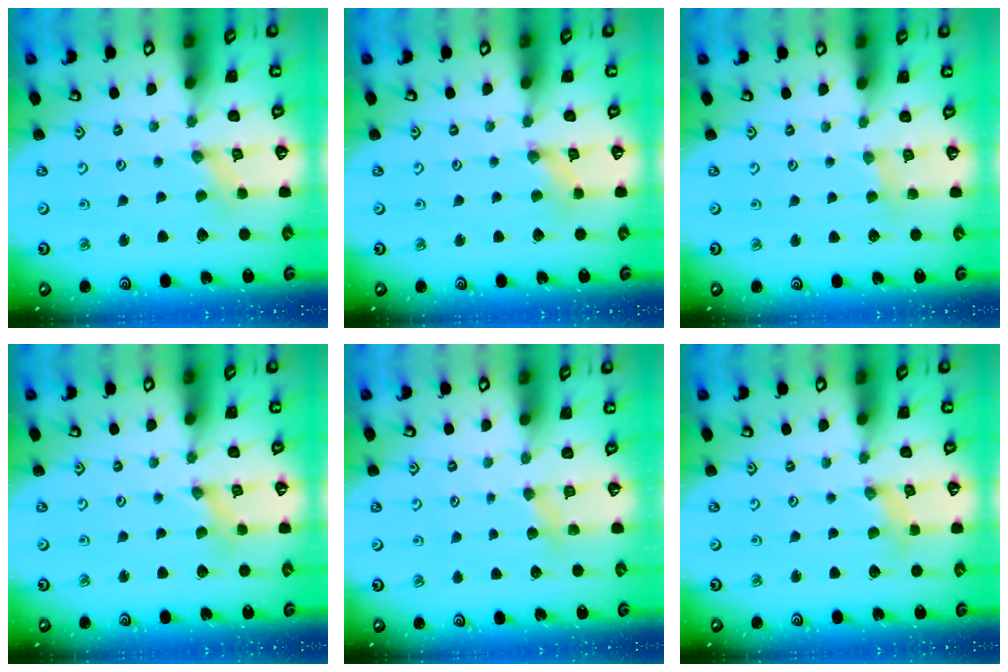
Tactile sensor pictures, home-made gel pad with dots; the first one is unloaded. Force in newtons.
{"total": 1.6, "press": 1.5, "slide": 0.2}
{"total": 2.2, "press": 2.2, "slide": 0.4}
{"total": 2.2, "press": 2.2, "slide": 0.3}
{"total": 3.8, "press": 3.8, "slide": 0.5}
{"total": 1.7, "press": 1.7, "slide": 0.3}